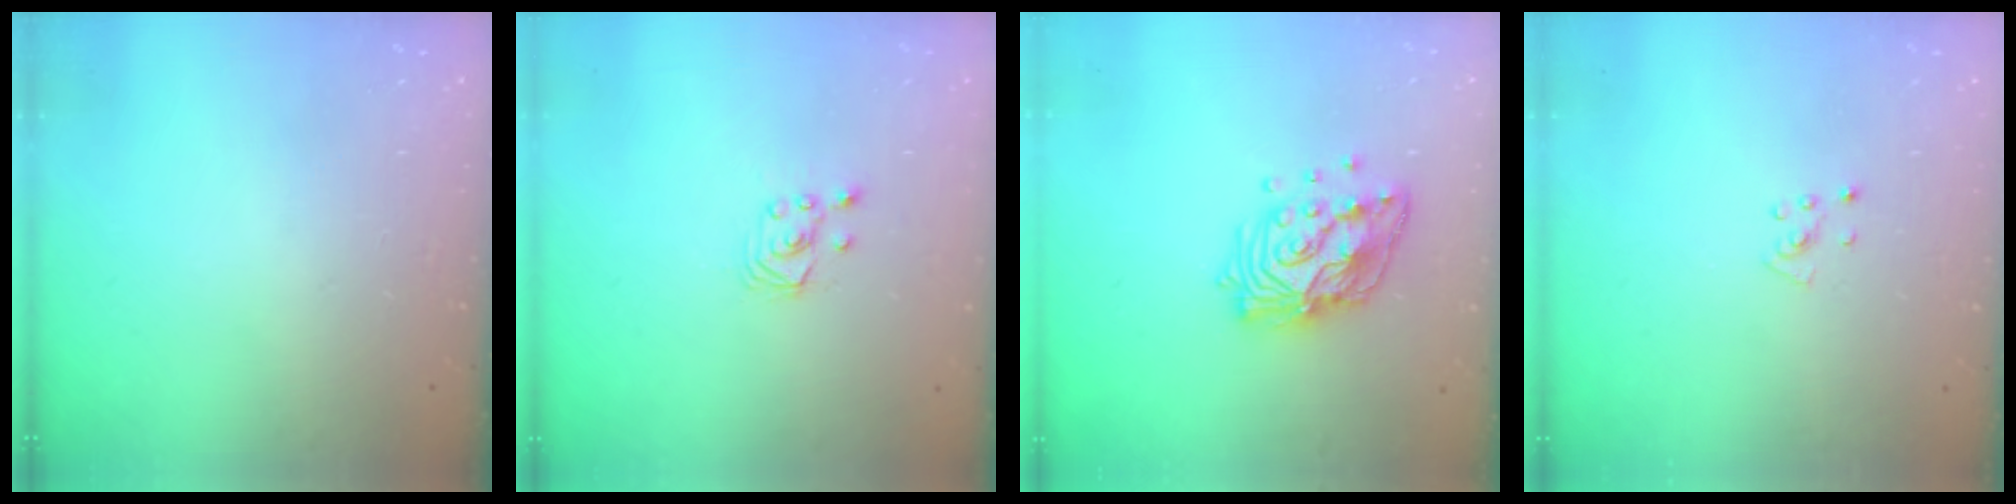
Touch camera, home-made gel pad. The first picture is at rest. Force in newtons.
{"total": 2.6, "press": 2.6, "slide": 0.3}
{"total": 15.9, "press": 15.8, "slide": 1.8}
{"total": 3.9, "press": 3.9, "slide": 0.4}